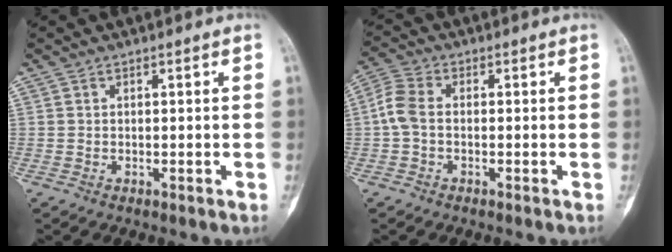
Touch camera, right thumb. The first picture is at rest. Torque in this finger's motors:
{"motor_torque": [0.54, 0.60, 0.39, -0.06, 0.08]}